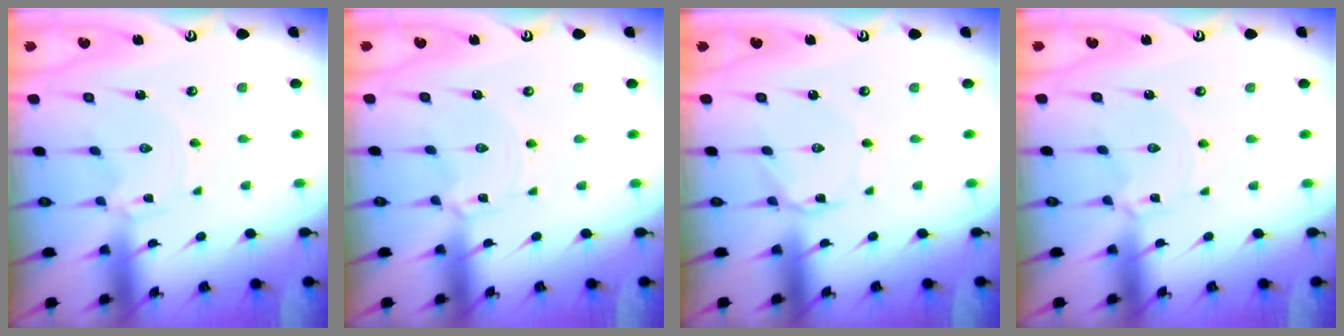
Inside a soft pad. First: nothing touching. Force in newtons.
{"total": 1.2, "press": 1.2, "slide": 0.2}
{"total": 1.4, "press": 1.3, "slide": 0.2}
{"total": 1.2, "press": 1.2, "slide": 0.2}